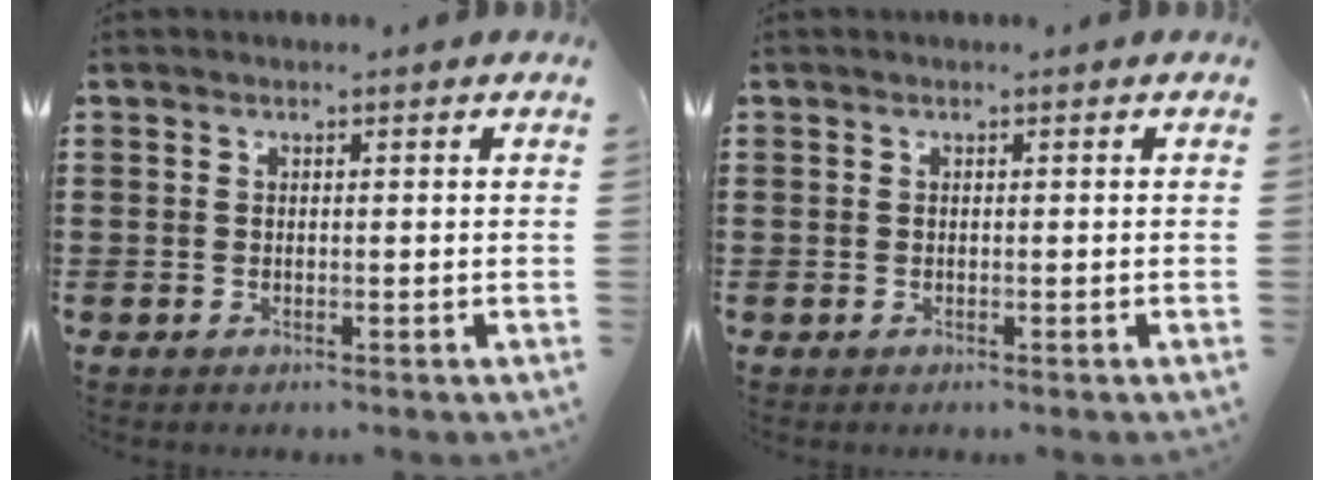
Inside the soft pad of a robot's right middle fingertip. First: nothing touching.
{"total": 0.0}